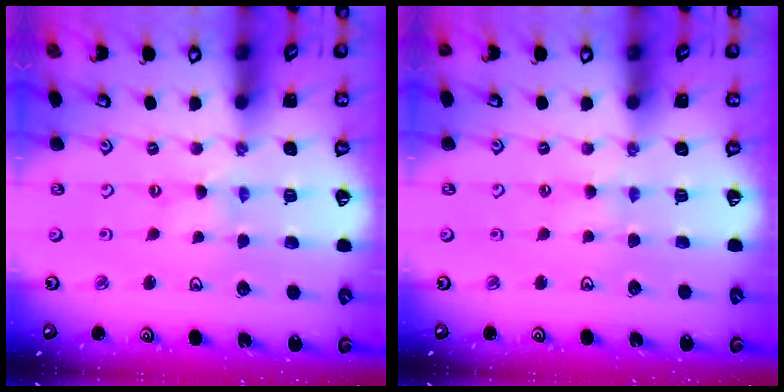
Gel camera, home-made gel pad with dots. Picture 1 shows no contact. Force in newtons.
{"total": 2.1, "press": 2.1, "slide": 0.4}